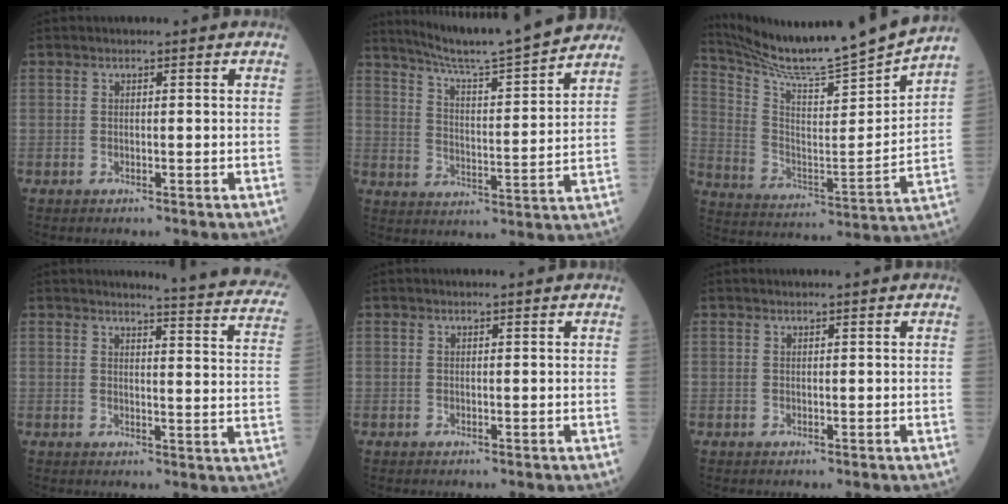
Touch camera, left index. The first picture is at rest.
{"total": 17.5, "force": [15.8, -0.4, 7.4], "torque": [-0.121, -0.010, 0.232]}
{"total": 18.6, "force": [17.5, -2.4, 5.8], "torque": [-0.117, -0.068, 0.281]}
{"total": 16.2, "force": [15.4, 0.1, 5.0], "torque": [-0.051, -0.099, 0.148]}
{"total": 1.3, "force": [1.3, -0.1, 0.4], "torque": [-0.002, 0.009, 0.020]}
{"total": 1.2, "force": [1.1, -0.2, 0.4], "torque": [-0.001, 0.010, 0.022]}